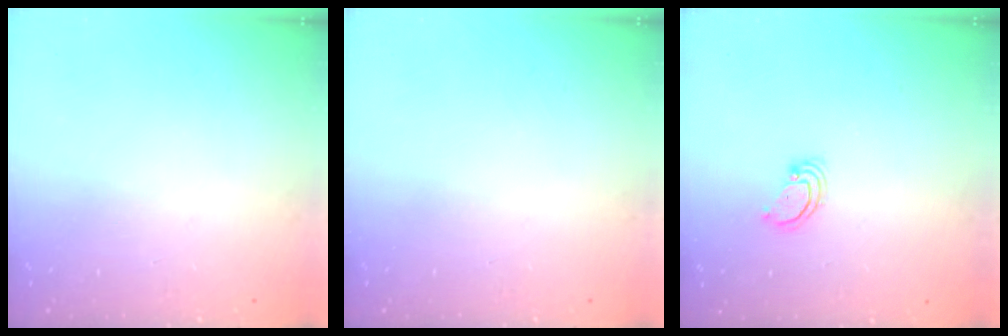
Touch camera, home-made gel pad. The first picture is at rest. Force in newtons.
{"total": 0.0}
{"total": 2.6, "press": 2.6, "slide": 0.2}